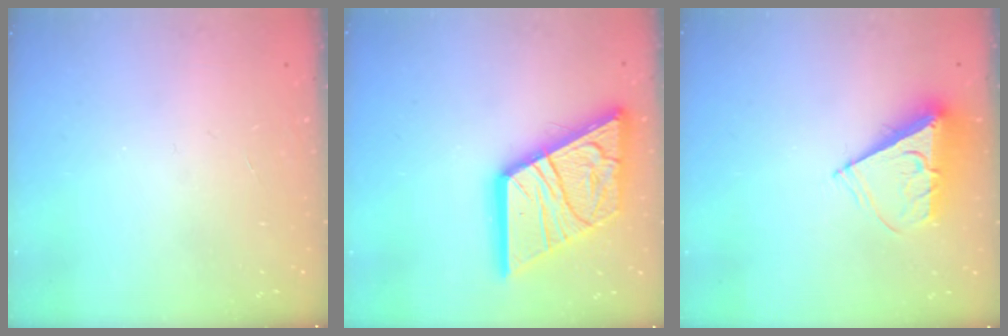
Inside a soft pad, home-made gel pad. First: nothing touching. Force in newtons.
{"total": 27.4, "press": 27.2, "slide": 3.1}
{"total": 8.0, "press": 8.0, "slide": 0.4}